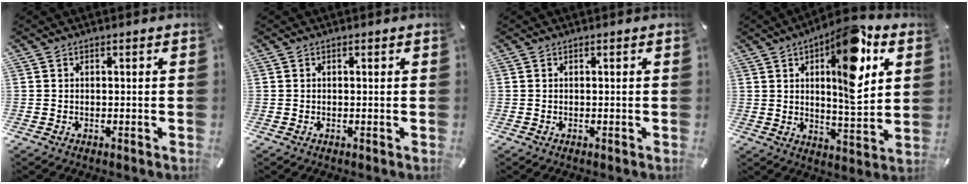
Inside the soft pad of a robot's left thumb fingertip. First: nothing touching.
{"total": 0.0}
{"total": 0.0}
{"total": 17.0, "force": [7.0, 6.1, 14.3], "torque": [-0.202, -0.031, 0.106]}